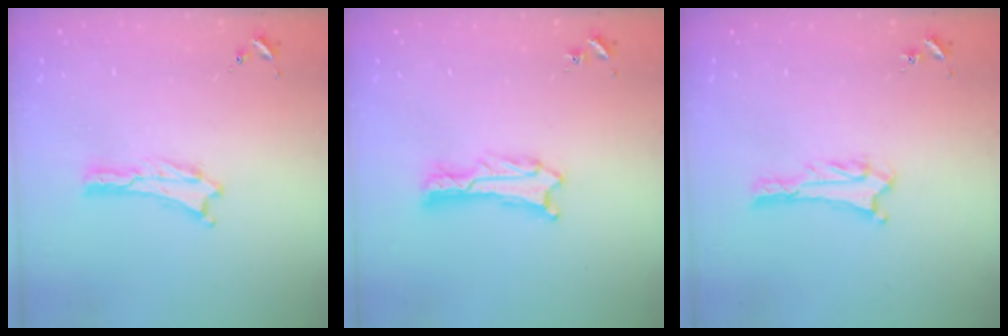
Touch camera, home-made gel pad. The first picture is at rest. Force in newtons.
{"total": 1.1, "press": 1.1, "slide": 0.2}
{"total": 2.7, "press": 2.7, "slide": 0.2}